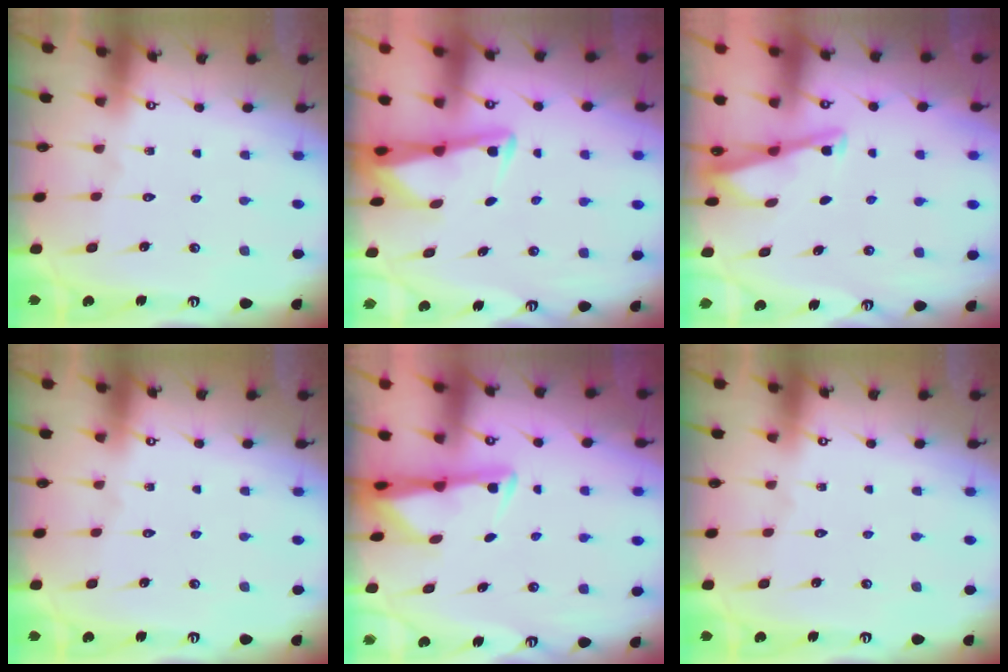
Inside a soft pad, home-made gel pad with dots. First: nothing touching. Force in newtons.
{"total": 2.9, "press": 2.9, "slide": 0.4}
{"total": 3.5, "press": 3.4, "slide": 0.3}
{"total": 0.0}
{"total": 3.0, "press": 2.9, "slide": 0.6}
{"total": 0.0}